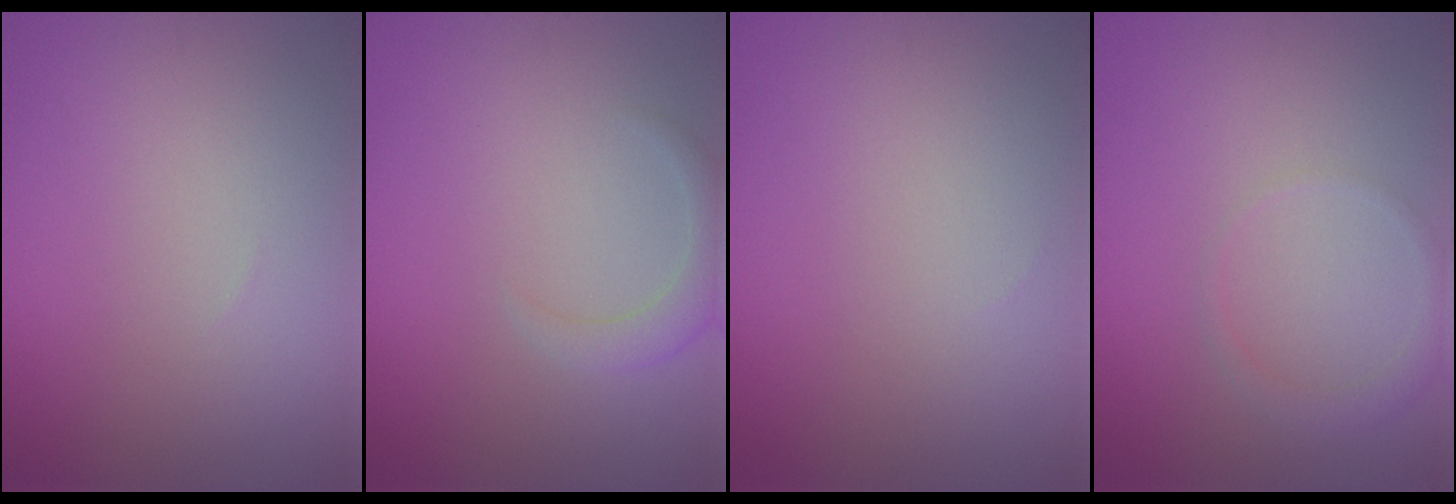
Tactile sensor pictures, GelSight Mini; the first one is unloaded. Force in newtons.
{"total": 2.2, "press": 2.2, "slide": 0.2}
{"total": 0.0}
{"total": 1.4, "press": 1.4, "slide": 0.0}